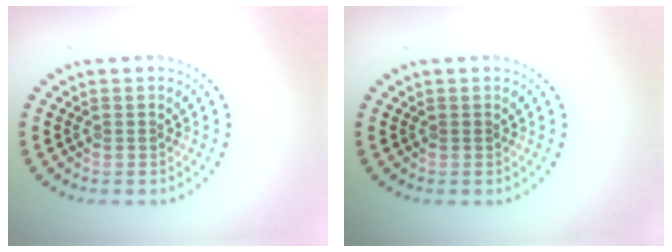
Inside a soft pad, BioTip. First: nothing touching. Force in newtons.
{"total": 0.0}